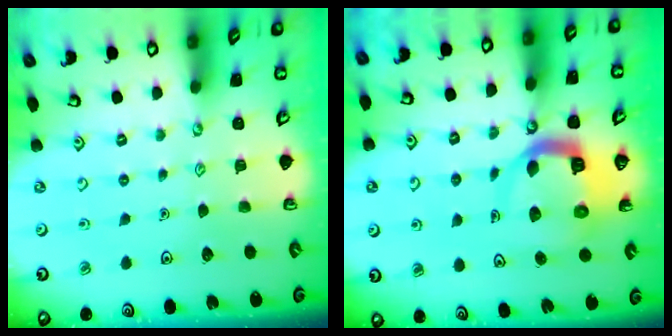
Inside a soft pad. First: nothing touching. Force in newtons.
{"total": 9.2, "press": 9.2, "slide": 1.0}